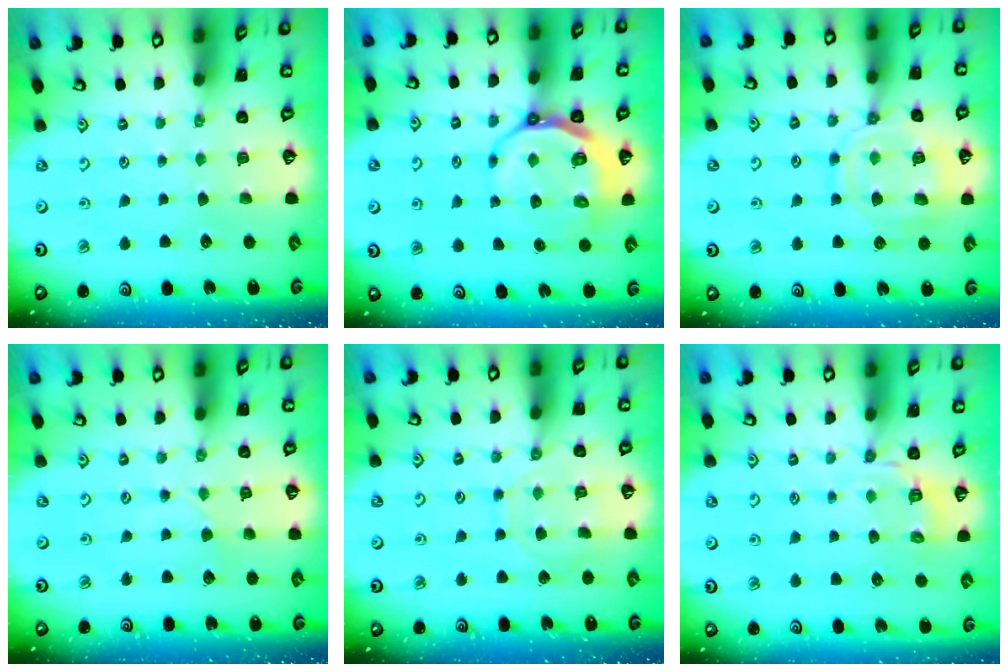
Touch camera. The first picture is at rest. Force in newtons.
{"total": 9.6, "press": 9.0, "slide": 3.3}
{"total": 13.5, "press": 13.5, "slide": 1.2}
{"total": 2.2, "press": 2.2, "slide": 0.3}
{"total": 8.4, "press": 8.4, "slide": 0.6}
{"total": 5.1, "press": 4.8, "slide": 1.9}